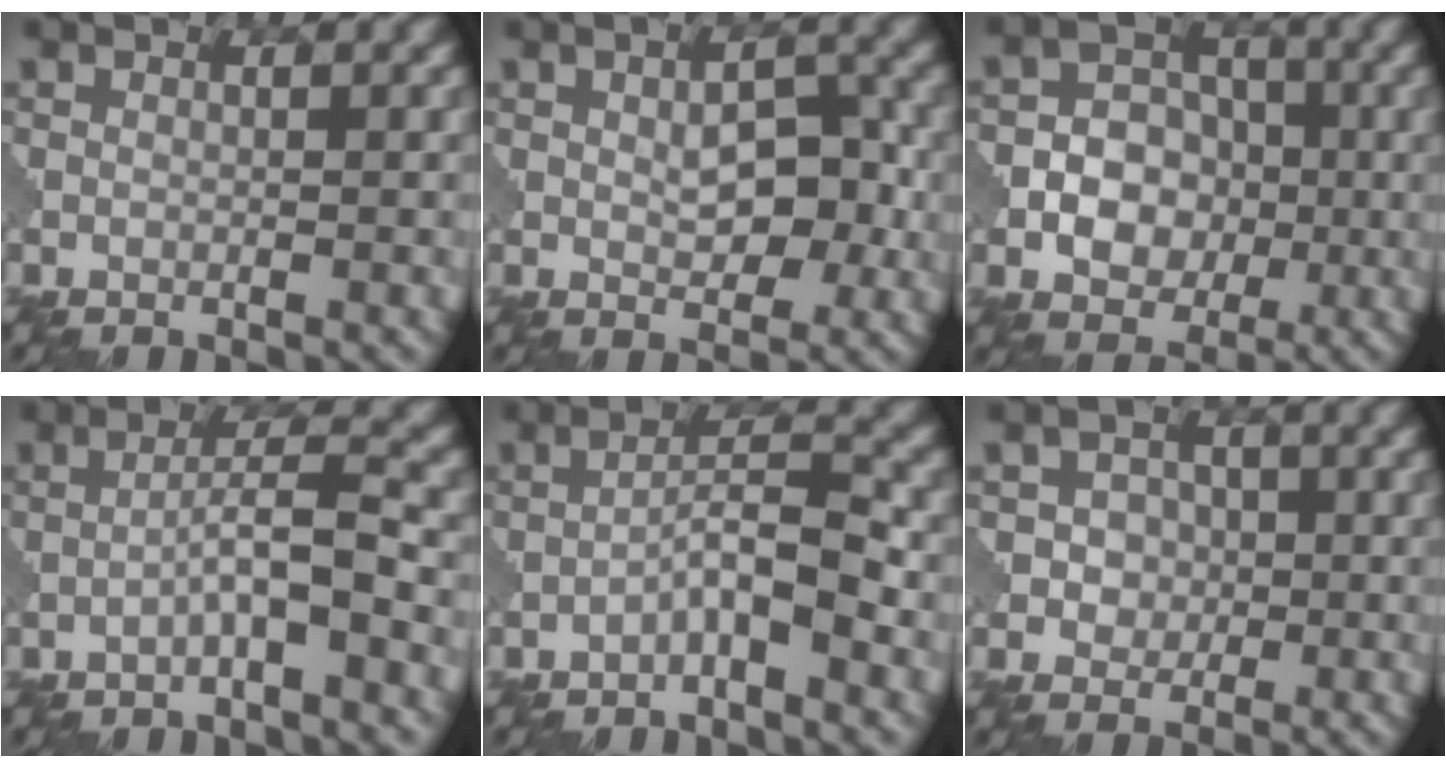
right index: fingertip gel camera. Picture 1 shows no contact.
{"total": 4.4, "force": [-0.1, 2.4, 3.8], "torque": [-0.060, 0.000, 0.003]}
{"total": 6.1, "force": [-1.2, 4.9, 3.4], "torque": [-0.033, 0.003, -0.035]}
{"total": 3.6, "force": [-1.5, 0.3, 3.3], "torque": [-0.058, 0.019, -0.033]}
{"total": 4.0, "force": [-1.9, 0.8, 3.4], "torque": [-0.059, 0.019, -0.040]}
{"total": 2.5, "force": [-0.1, 2.4, 0.9], "torque": [-0.003, 0.000, -0.010]}